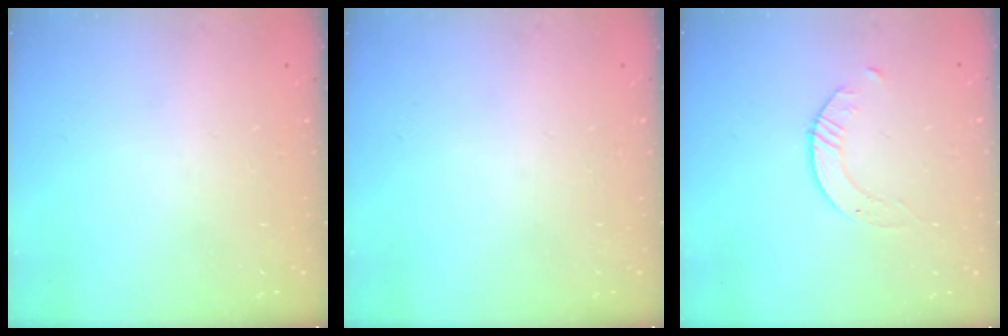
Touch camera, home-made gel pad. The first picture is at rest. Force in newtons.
{"total": 0.0}
{"total": 1.7, "press": 1.7, "slide": 0.2}